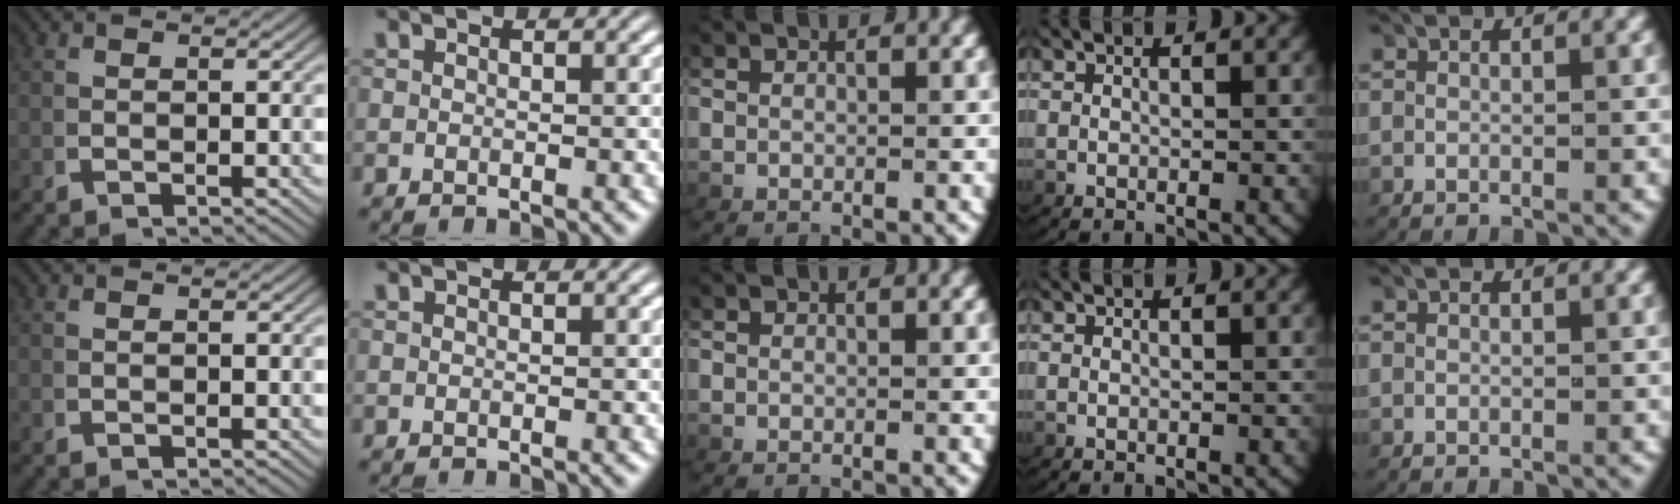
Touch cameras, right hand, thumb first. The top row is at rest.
{}